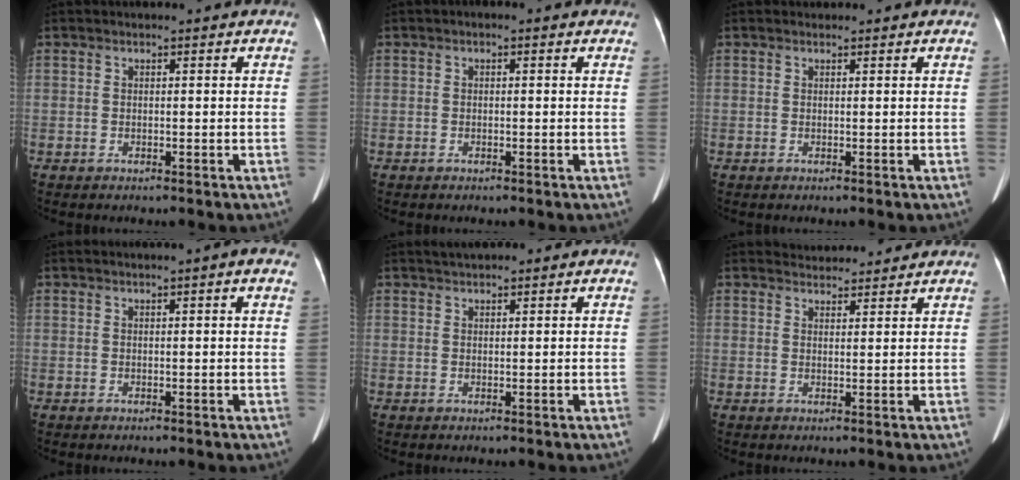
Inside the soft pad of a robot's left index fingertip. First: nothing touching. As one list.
[{"total": 0.6, "force": [-0.2, 0.4, 0.4], "torque": [-0.004, 0.003, -0.009]}, {"total": 0.5, "force": [0.5, 0.3, 0.0], "torque": [-0.006, 0.004, 0.008]}, {"total": 2.3, "force": [1.0, 0.2, 2.0], "torque": [-0.027, 0.010, 0.010]}, {"total": 2.4, "force": [1.6, 0.9, 1.5], "torque": [-0.029, 0.018, 0.029]}, {"total": 4.7, "force": [4.5, 1.3, 0.4], "torque": [-0.006, 0.021, 0.061]}]